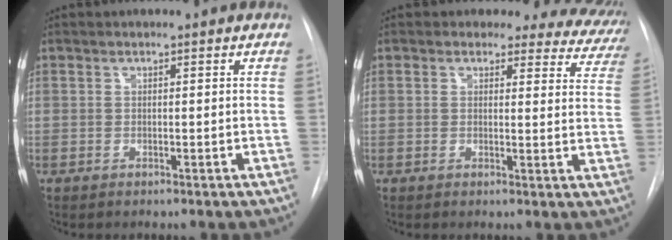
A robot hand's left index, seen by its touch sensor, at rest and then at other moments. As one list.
[{"total": 7.4, "force": [6.6, 3.5, 0.3], "torque": [0.047, -0.017, 0.036]}]